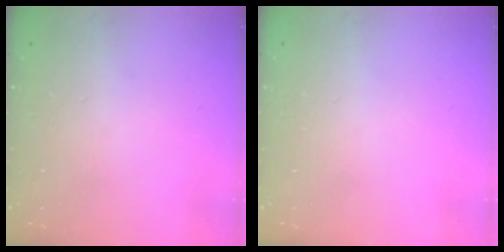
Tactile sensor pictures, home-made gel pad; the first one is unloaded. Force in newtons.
{"total": 0.0}